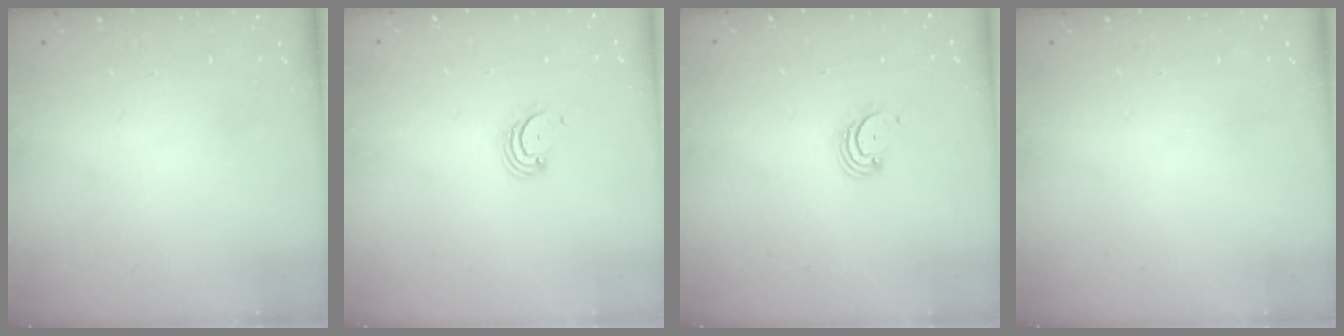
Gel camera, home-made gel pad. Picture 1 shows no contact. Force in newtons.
{"total": 2.7, "press": 2.7, "slide": 0.3}
{"total": 2.7, "press": 2.7, "slide": 0.3}
{"total": 0.0}